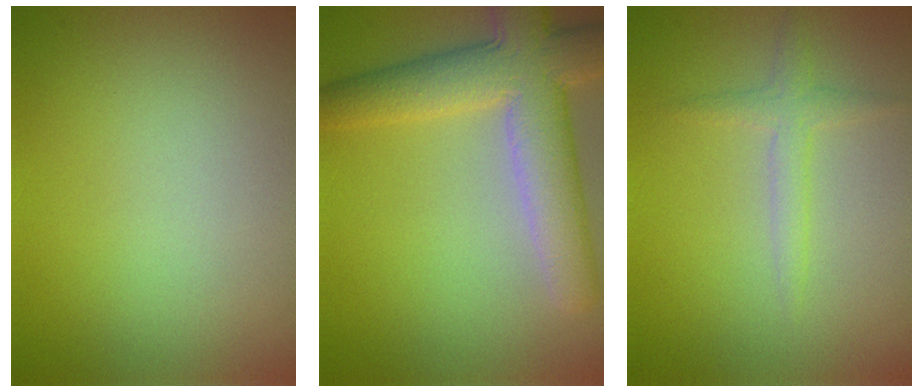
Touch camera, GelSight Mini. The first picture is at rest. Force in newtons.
{"total": 7.3, "press": 7.3, "slide": 0.4}
{"total": 1.7, "press": 1.7, "slide": 0.0}